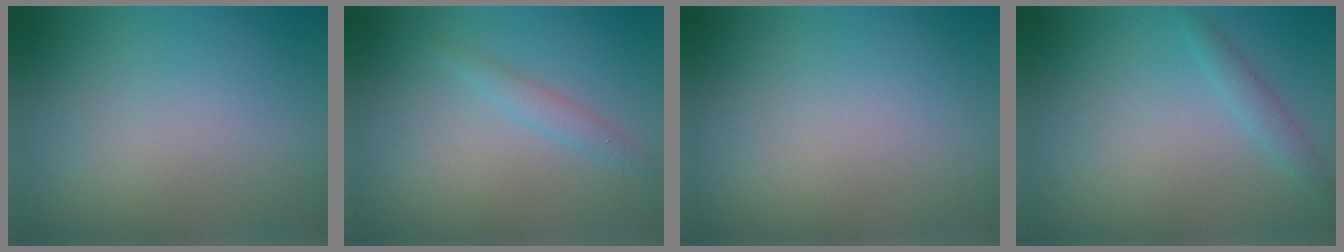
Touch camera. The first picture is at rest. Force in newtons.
{"total": 1.5, "press": 1.4, "slide": 0.1}
{"total": 0.0}
{"total": 1.5, "press": 1.5, "slide": 0.1}